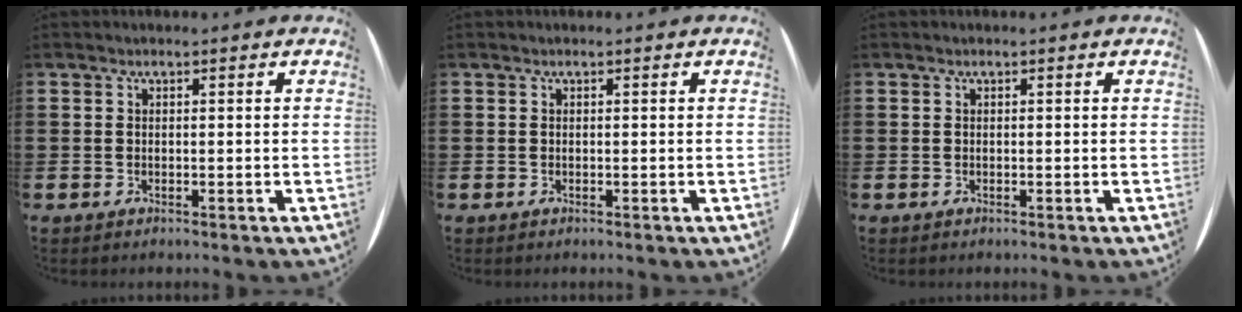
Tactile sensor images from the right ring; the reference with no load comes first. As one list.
[{"total": 0.0}, {"total": 0.0}]